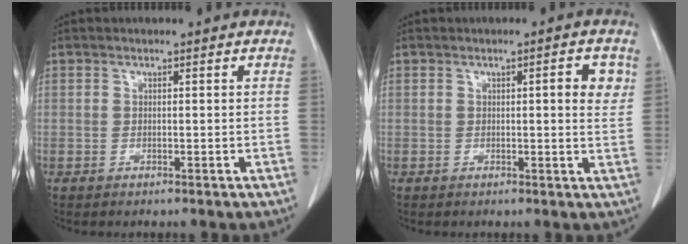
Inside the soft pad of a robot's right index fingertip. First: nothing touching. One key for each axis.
{"total": 3.7, "fx": 1.1, "fy": 0.5, "fz": 3.5, "tx": -0.041, "ty": -0.001, "tz": 0.010}